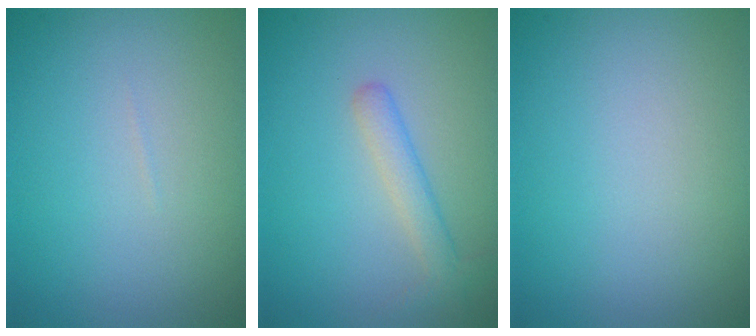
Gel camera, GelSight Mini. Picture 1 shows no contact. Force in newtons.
{"total": 2.0, "press": 2.0, "slide": 0.1}
{"total": 0.0}